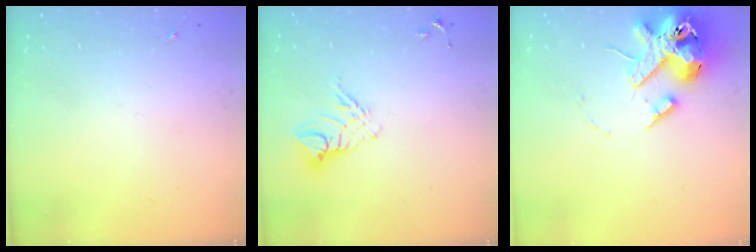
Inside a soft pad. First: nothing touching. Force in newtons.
{"total": 9.4, "press": 9.4, "slide": 0.9}
{"total": 15.6, "press": 15.4, "slide": 2.4}